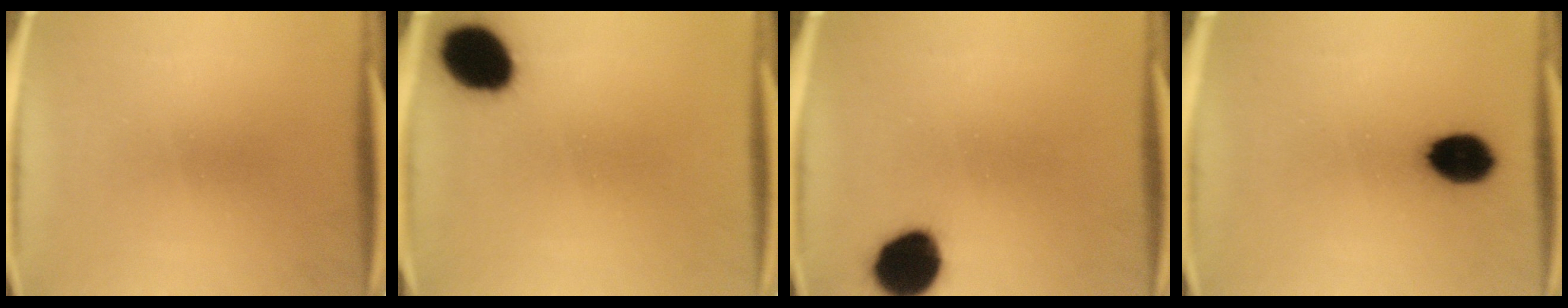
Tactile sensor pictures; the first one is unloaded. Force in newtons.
{"total": 12.0}
{"total": 11.9}
{"total": 9.4}